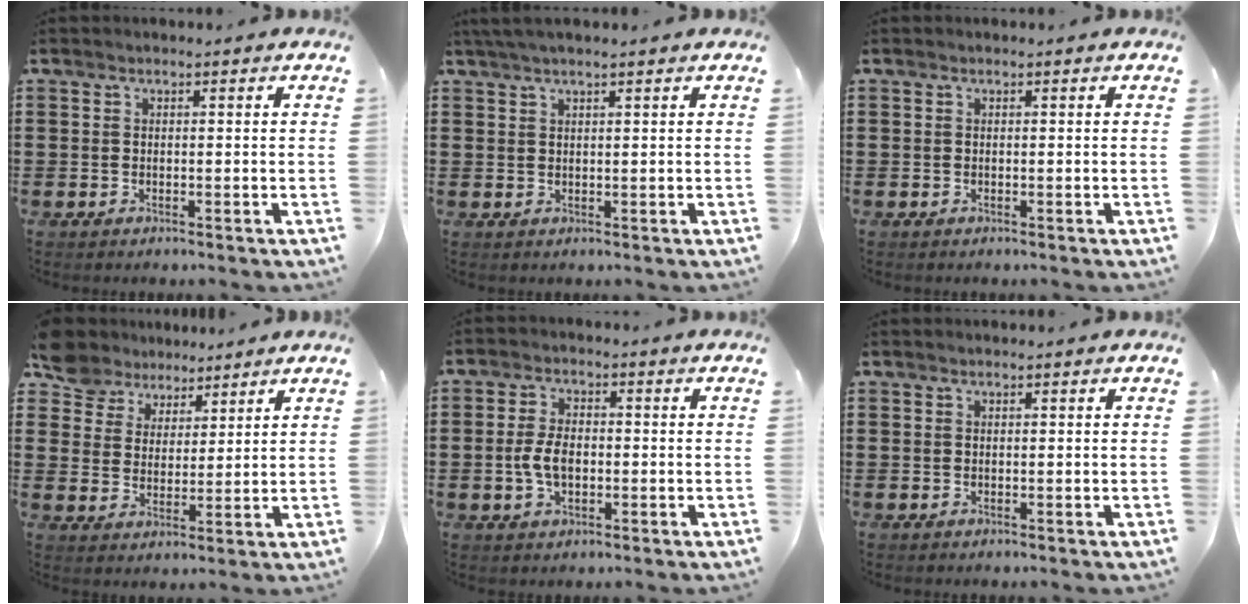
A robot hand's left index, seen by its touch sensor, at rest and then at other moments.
{"total": 2.0, "force": [1.4, -0.1, 1.3], "torque": [-0.026, 0.000, 0.027]}
{"total": 0.0}
{"total": 6.3, "force": [5.4, 3.2, 0.2], "torque": [-0.039, -0.009, 0.104]}
{"total": 4.8, "force": [-0.6, 2.6, 4.0], "torque": [-0.094, -0.002, -0.017]}
{"total": 0.0}